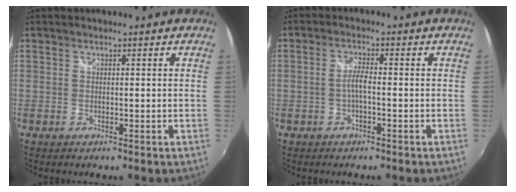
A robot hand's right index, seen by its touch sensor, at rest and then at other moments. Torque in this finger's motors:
{"motor_torque": [0.47, -0.09, 0.26, 0.05]}